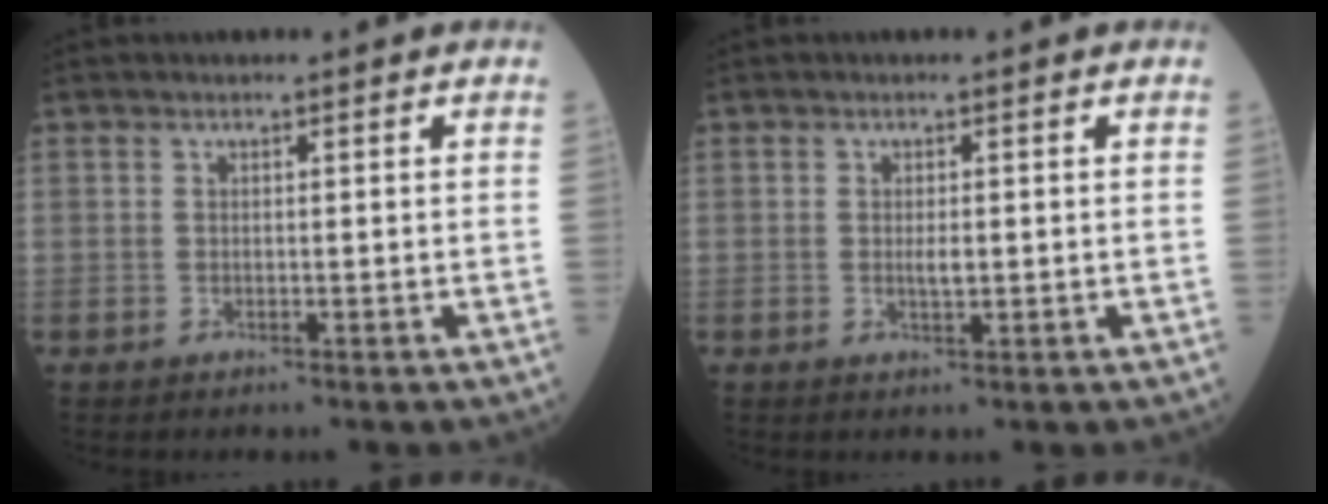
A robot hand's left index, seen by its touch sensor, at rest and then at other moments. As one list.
[{"total": 1.1, "force": [0.0, 0.4, 1.1], "torque": [-0.020, -0.006, 0.001]}]